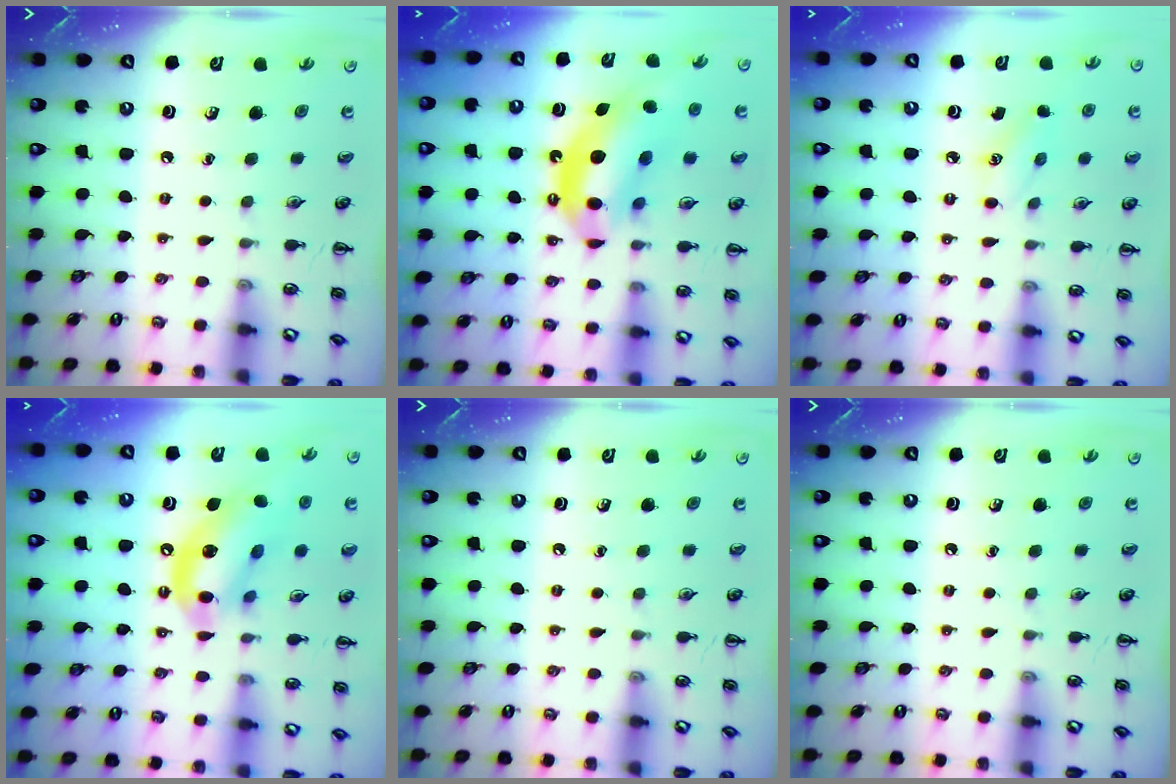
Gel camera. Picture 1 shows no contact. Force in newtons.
{"total": 14.9, "press": 14.2, "slide": 4.2}
{"total": 6.0, "press": 5.8, "slide": 1.6}
{"total": 13.5, "press": 13.1, "slide": 3.5}
{"total": 0.0}
{"total": 0.0}